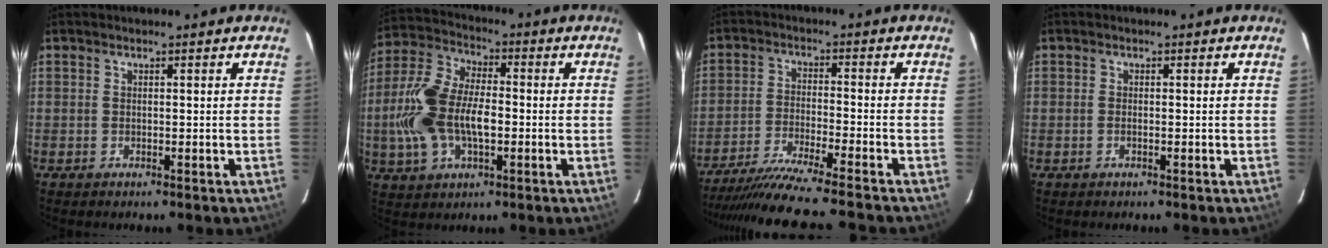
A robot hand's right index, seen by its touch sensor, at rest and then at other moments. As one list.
[{"total": 15.6, "force": [-2.4, 8.4, 12.9], "torque": [-0.282, 0.009, -0.044]}, {"total": 13.9, "force": [-12.6, -1.9, 5.6], "torque": [-0.126, -0.028, -0.217]}, {"total": 0.7, "force": [-0.3, 0.3, 0.6], "torque": [-0.015, 0.000, -0.006]}]